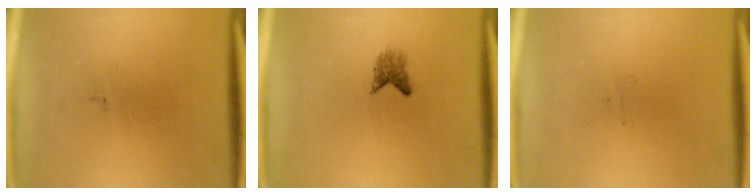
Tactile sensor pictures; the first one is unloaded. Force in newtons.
{"total": 1.8}
{"total": 0.0}